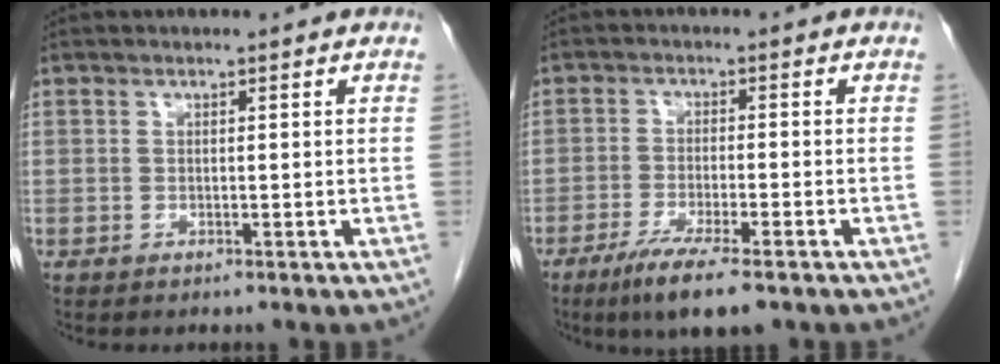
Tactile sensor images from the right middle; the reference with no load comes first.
{"total": 7.2, "force": [-4.9, 0.7, 5.2], "torque": [-0.091, -0.019, -0.078]}